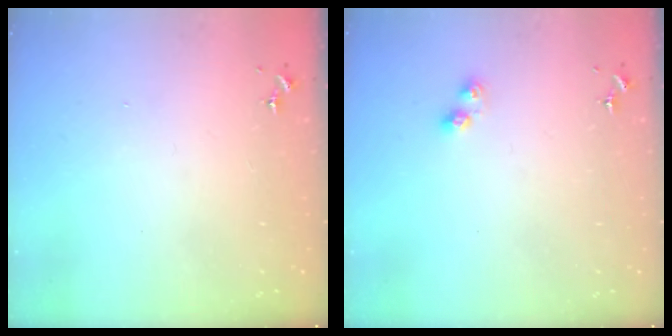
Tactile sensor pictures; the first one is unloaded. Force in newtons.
{"total": 4.8, "press": 4.8, "slide": 0.3}